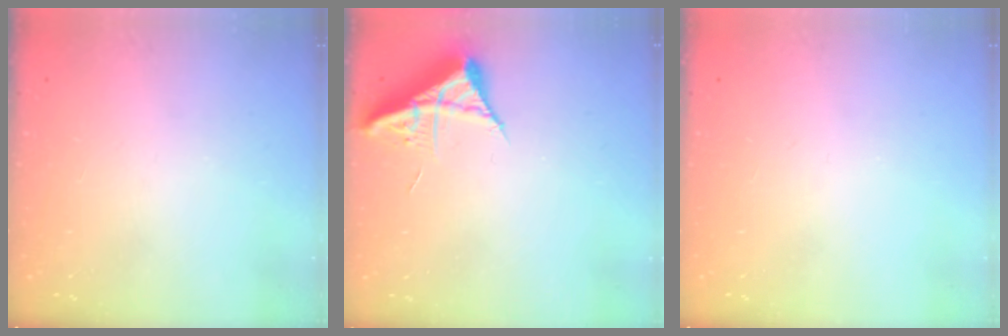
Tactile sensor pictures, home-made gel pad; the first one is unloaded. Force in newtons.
{"total": 9.2, "press": 9.2, "slide": 0.8}
{"total": 0.0}